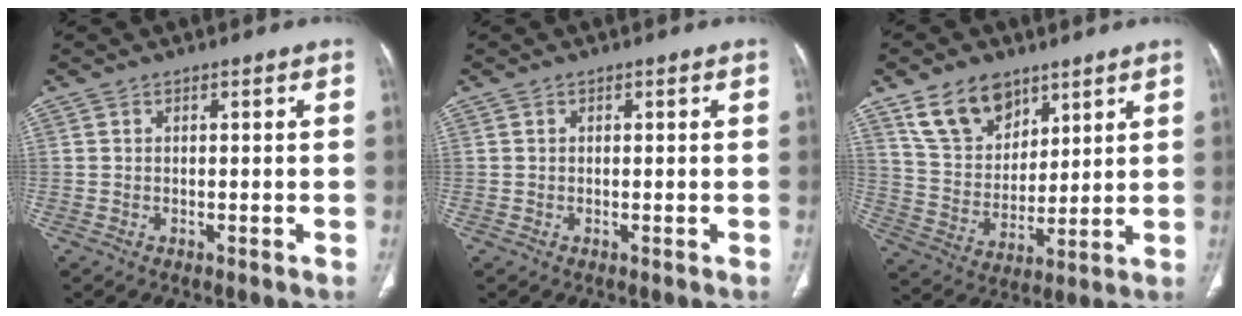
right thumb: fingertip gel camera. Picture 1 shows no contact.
{"total": 0.0}
{"total": 12.6, "force": [8.1, 7.9, 5.5], "torque": [-0.073, -0.040, 0.160]}